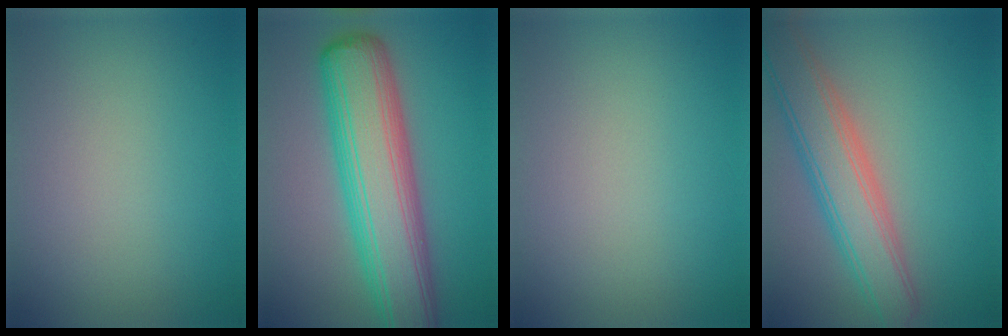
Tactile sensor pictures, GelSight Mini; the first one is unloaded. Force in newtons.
{"total": 10.8, "press": 10.8, "slide": 0.5}
{"total": 0.0}
{"total": 6.6, "press": 6.6, "slide": 0.4}